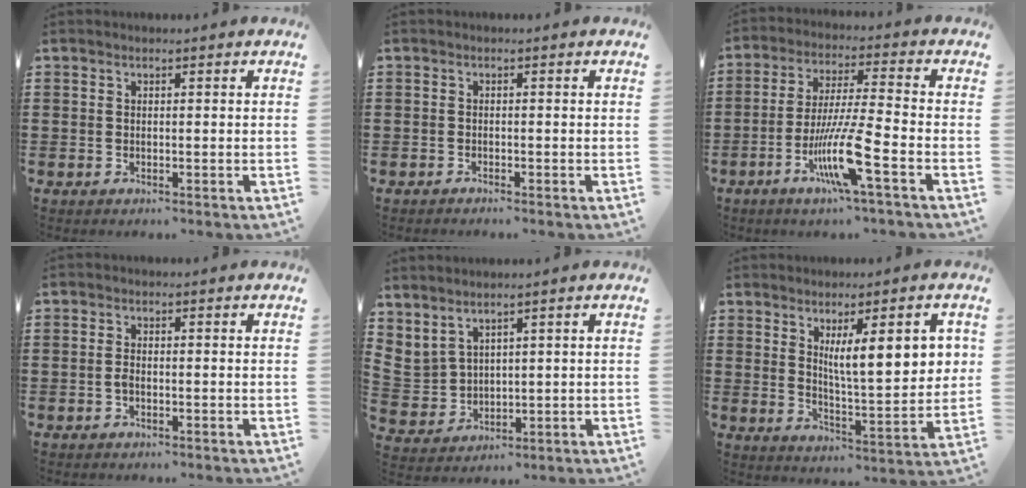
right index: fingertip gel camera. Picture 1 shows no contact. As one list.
[{"total": 0.7, "force": [-0.7, 0.0, 0.1], "torque": [-0.005, -0.002, -0.014]}, {"total": 11.1, "force": [-5.1, 0.4, 9.9], "torque": [-0.201, -0.013, -0.099]}, {"total": 1.3, "force": [-0.6, 0.4, 1.1], "torque": [-0.031, -0.007, -0.012]}, {"total": 2.5, "force": [2.1, 1.3, 0.1], "torque": [-0.018, -0.006, 0.039]}, {"total": 9.3, "force": [3.4, 2.3, 8.3], "torque": [-0.139, -0.004, 0.053]}]